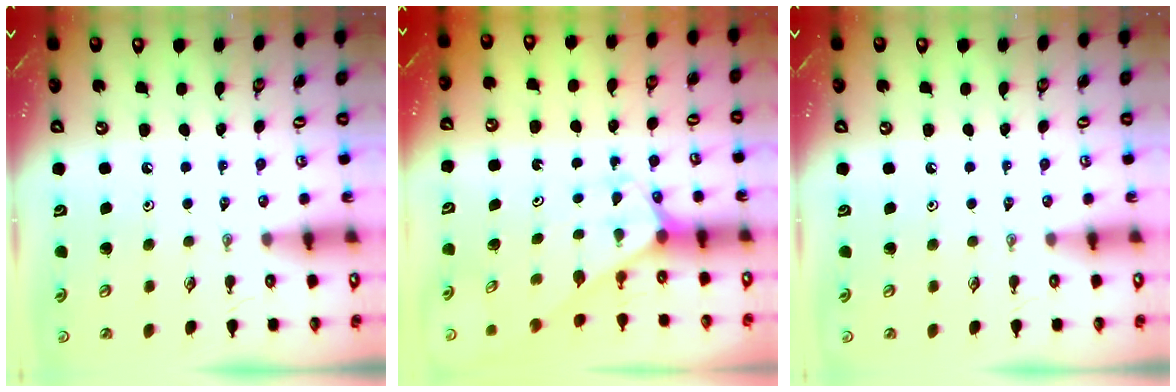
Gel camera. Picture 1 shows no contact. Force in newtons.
{"total": 2.3, "press": 2.3, "slide": 0.2}
{"total": 0.0}